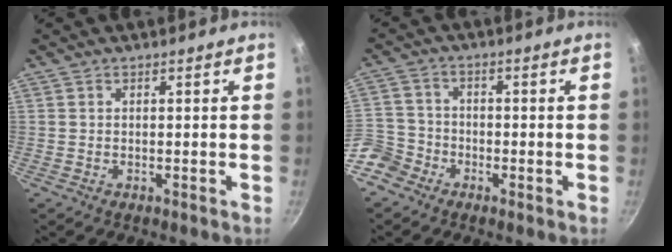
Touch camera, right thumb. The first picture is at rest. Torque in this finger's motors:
{"motor_torque": [1.24, 0.73, 0.65, -0.42, 0.04]}